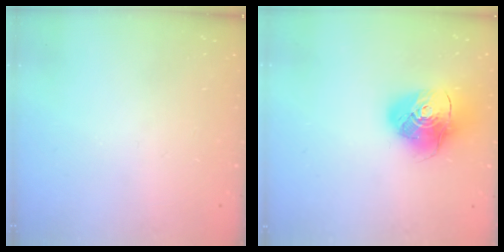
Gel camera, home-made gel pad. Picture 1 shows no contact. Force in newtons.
{"total": 14.5, "press": 14.4, "slide": 1.9}